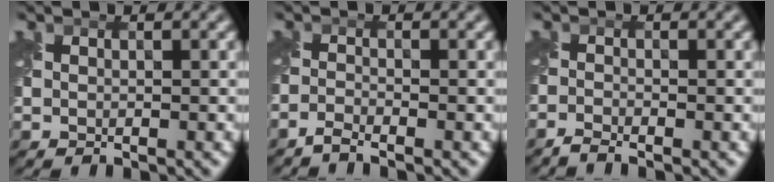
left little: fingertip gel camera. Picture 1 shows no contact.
{"total": 1.4, "force": [-1.3, 0.0, 0.5], "torque": [-0.012, -0.006, -0.038]}
{"total": 1.4, "force": [-1.3, 0.0, 0.4], "torque": [-0.010, -0.008, -0.037]}